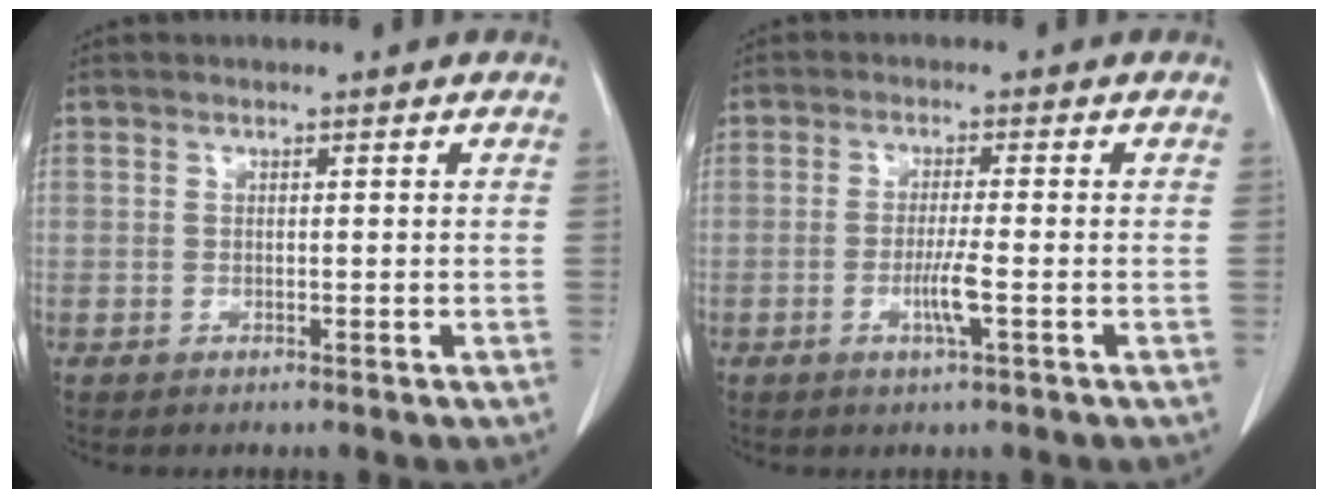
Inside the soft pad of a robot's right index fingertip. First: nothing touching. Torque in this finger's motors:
{"motor_torque": [1.02, -0.26, 0.43, 0.12]}